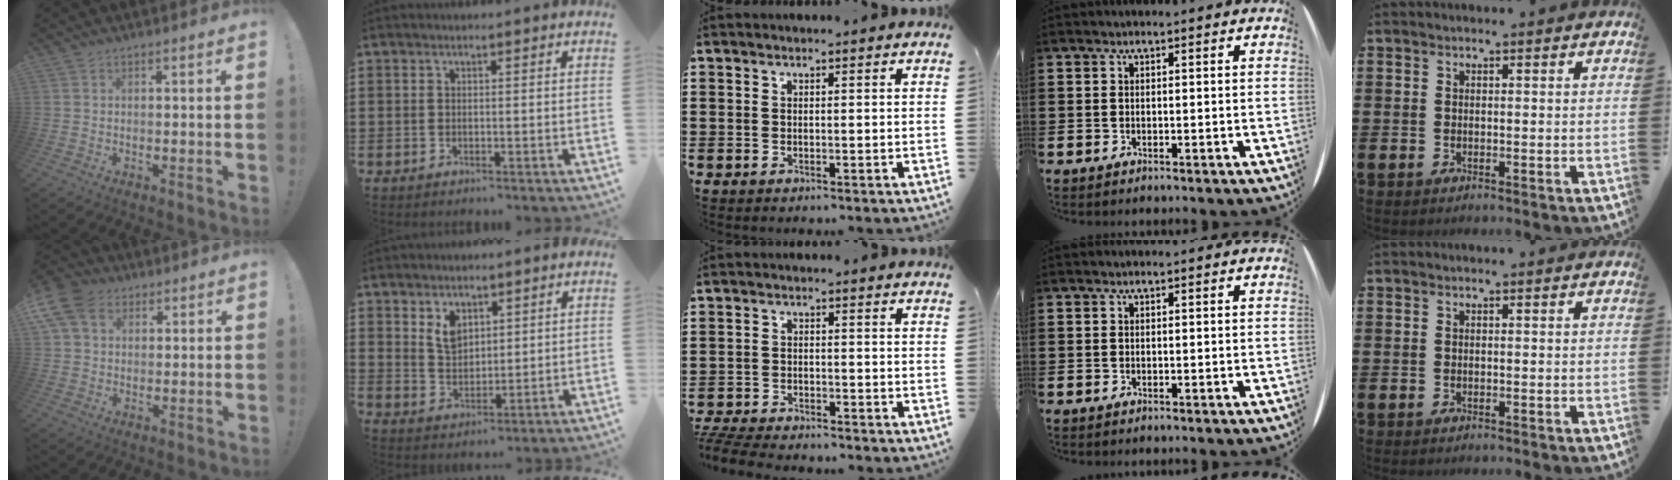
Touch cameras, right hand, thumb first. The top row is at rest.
{"thumb": {"total": 10.9, "force": [4.3, 7.8, 6.2], "torque": [-0.126, -0.005, 0.087]}, "index": {"total": 4.2, "force": [2.4, 2.7, 2.1], "torque": [-0.051, 0.007, 0.046]}, "middle": {"total": 4.3, "force": [-4.2, 0.3, 0.7], "torque": [-0.033, -0.008, -0.091]}}